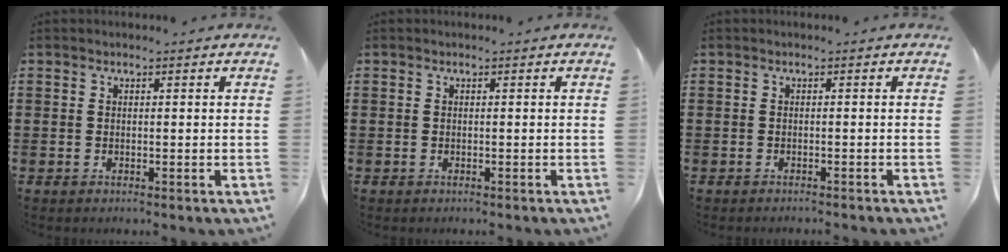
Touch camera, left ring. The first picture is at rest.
{"total": 0.0}
{"total": 0.6, "force": [-0.6, -0.1, 0.2], "torque": [-0.005, -0.002, -0.011]}